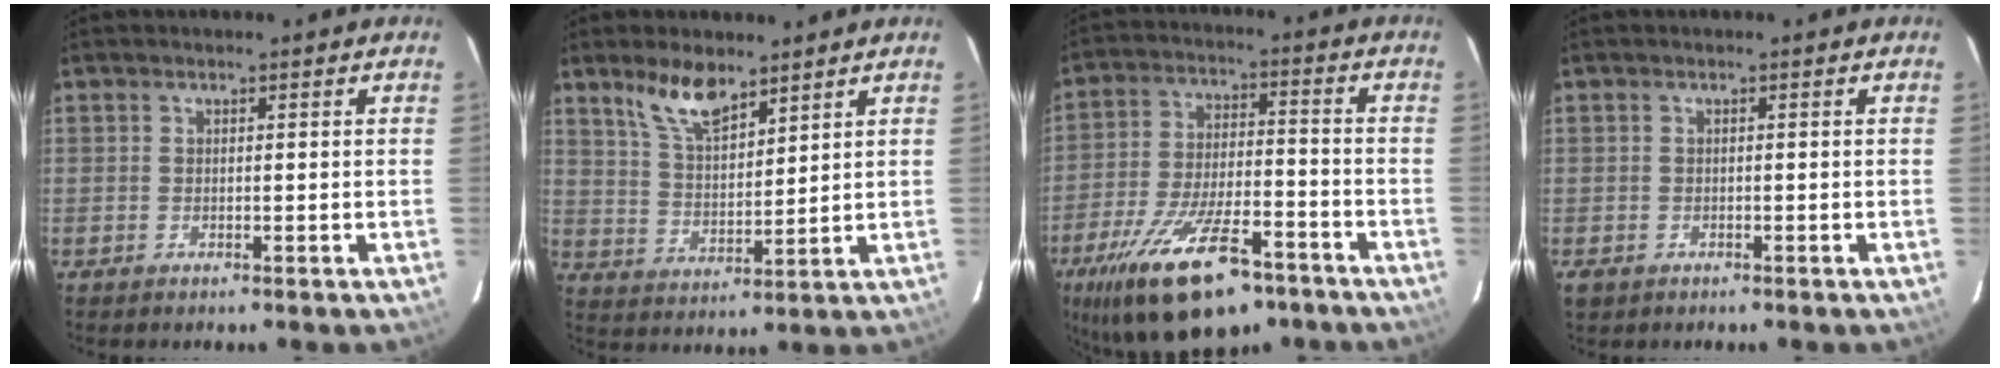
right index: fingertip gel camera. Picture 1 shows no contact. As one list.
[{"total": 8.7, "force": [6.4, 3.1, 5.0], "torque": [-0.092, 0.006, 0.130]}, {"total": 21.3, "force": [-13.7, 8.3, 14.0], "torque": [-0.272, -0.029, -0.219]}, {"total": 2.0, "force": [-0.8, 1.7, 0.6], "torque": [-0.013, -0.001, -0.012]}]